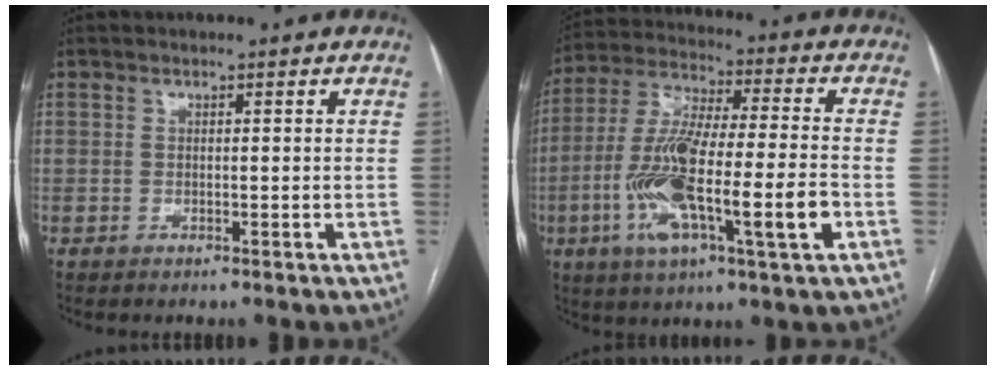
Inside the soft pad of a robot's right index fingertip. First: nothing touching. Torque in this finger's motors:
{"motor_torque": [1.90, -0.24, 1.05, 0.21]}